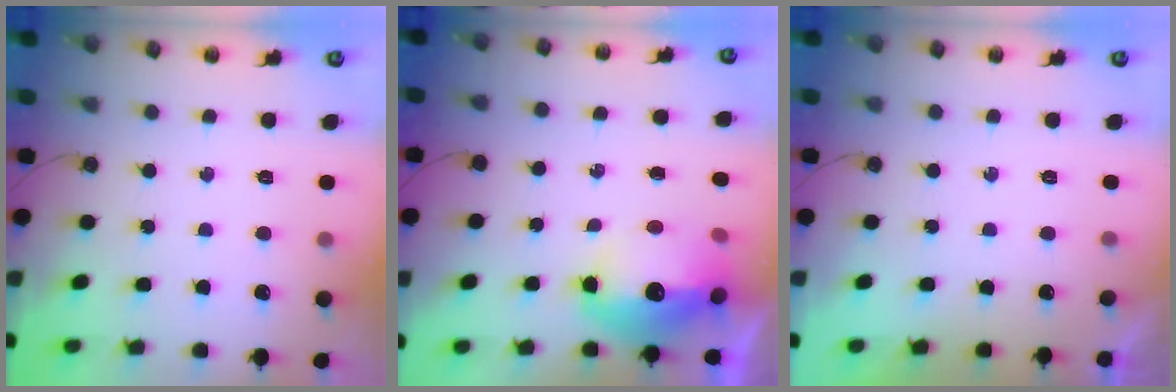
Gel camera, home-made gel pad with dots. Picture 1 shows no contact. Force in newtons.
{"total": 15.3, "press": 15.2, "slide": 1.3}
{"total": 0.0}